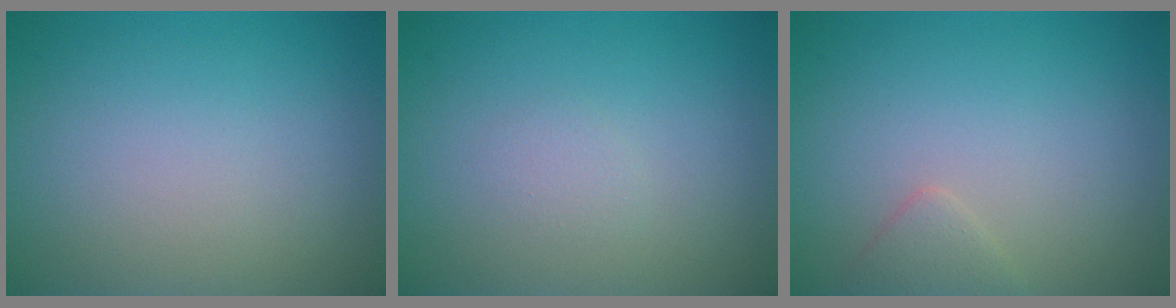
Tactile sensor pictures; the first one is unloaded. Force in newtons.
{"total": 0.8, "press": 0.8, "slide": 0.1}
{"total": 1.3, "press": 1.3, "slide": 0.0}